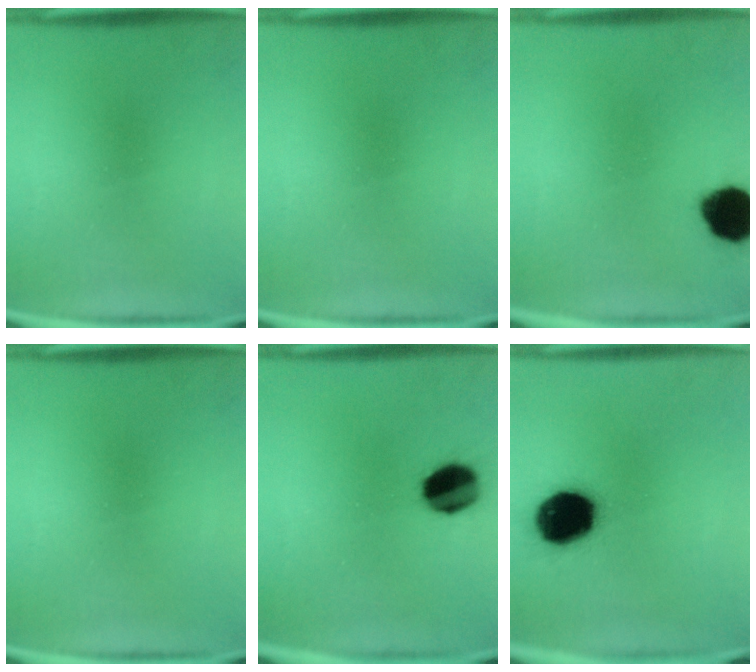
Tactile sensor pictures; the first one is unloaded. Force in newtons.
{"total": 0.0}
{"total": 11.4}
{"total": 0.0}
{"total": 11.0}
{"total": 18.4}